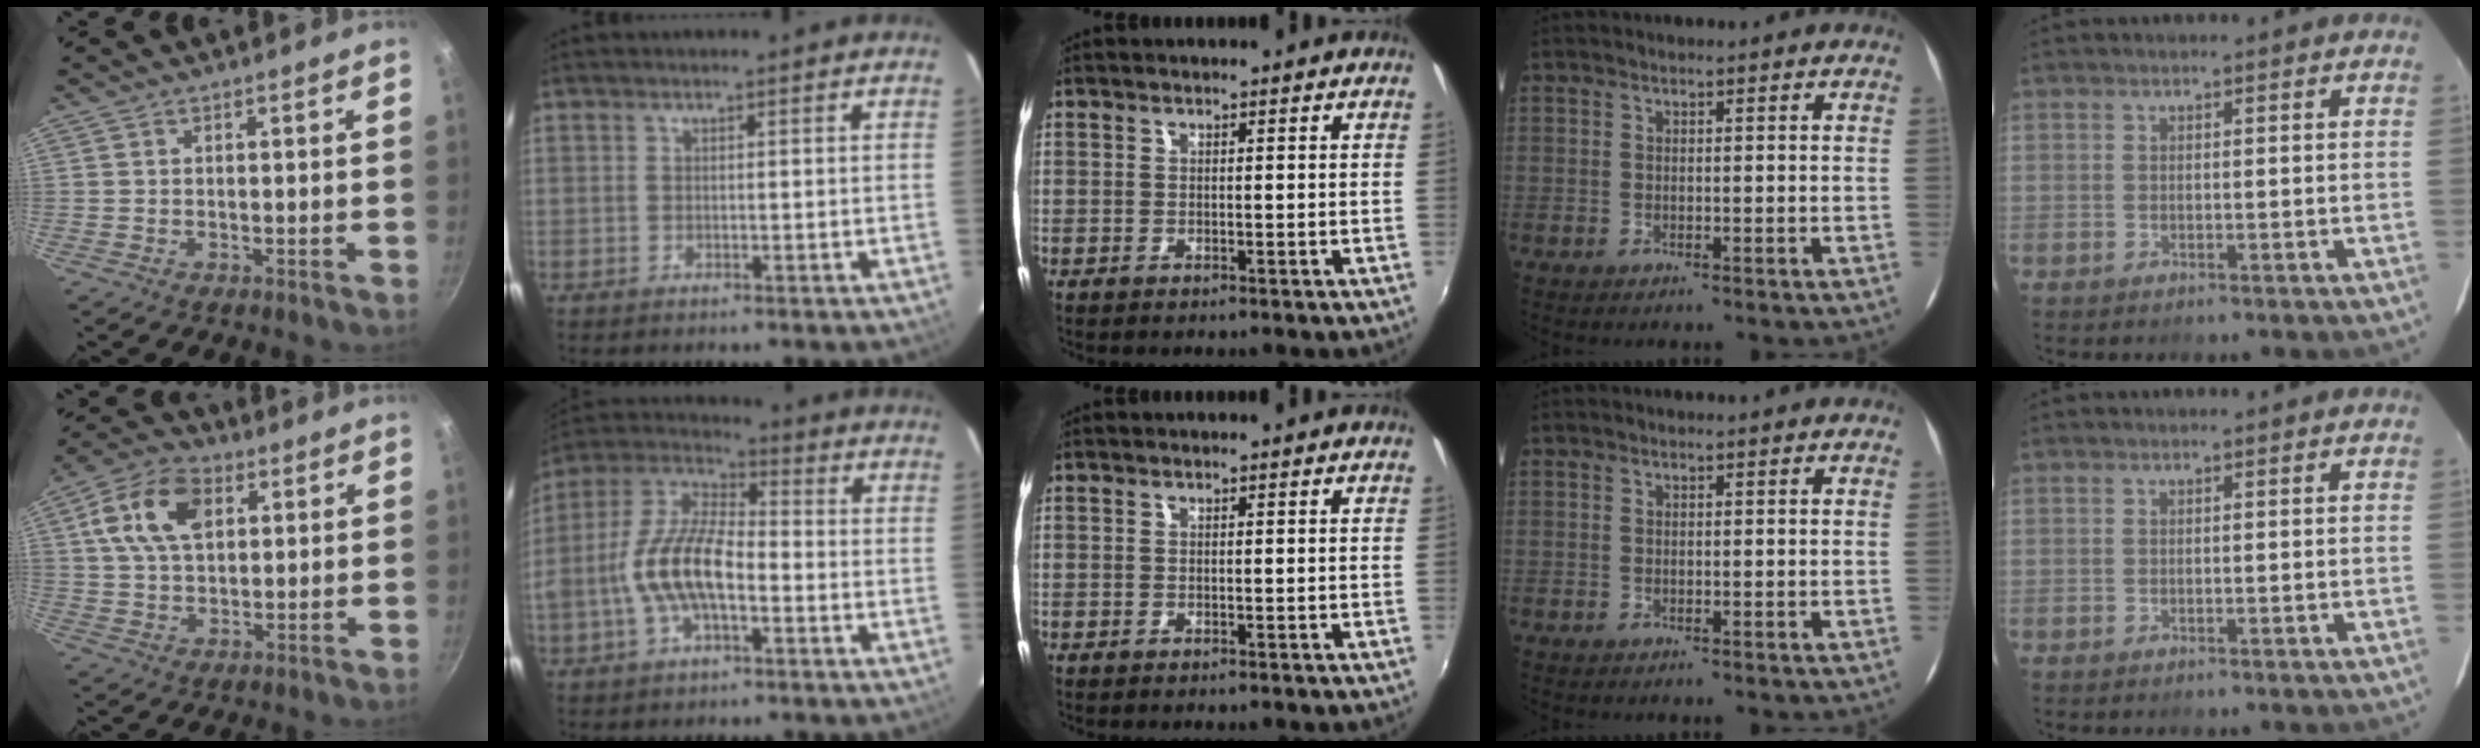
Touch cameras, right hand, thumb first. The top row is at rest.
{"thumb": {"total": 13.0, "force": [4.0, 8.3, 9.2], "torque": [-0.152, 0.007, 0.060]}, "index": {"total": 12.9, "force": [-3.3, 5.9, 11.0], "torque": [-0.229, 0.010, -0.063]}}